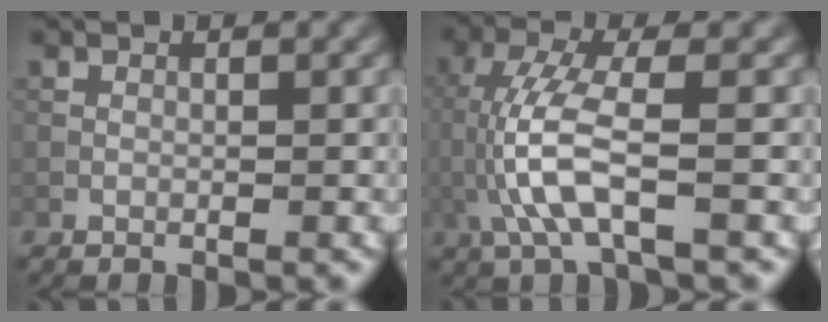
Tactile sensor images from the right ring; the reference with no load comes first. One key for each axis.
{"total": 5.4, "fx": -1.4, "fy": 1.2, "fz": 5.1, "tx": -0.122, "ty": 0.008, "tz": -0.028}